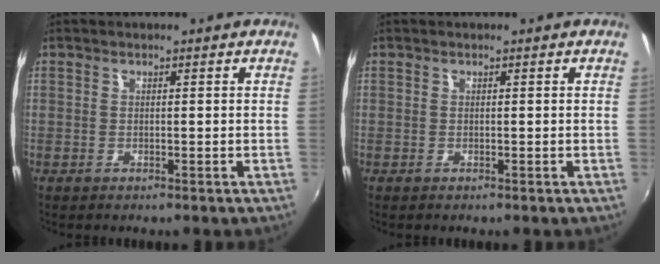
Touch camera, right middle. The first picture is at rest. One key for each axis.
{"total": 0.0}